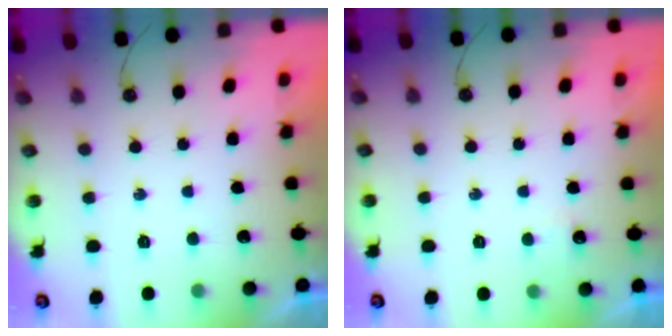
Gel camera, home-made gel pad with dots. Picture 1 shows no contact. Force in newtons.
{"total": 2.2, "press": 2.1, "slide": 0.4}